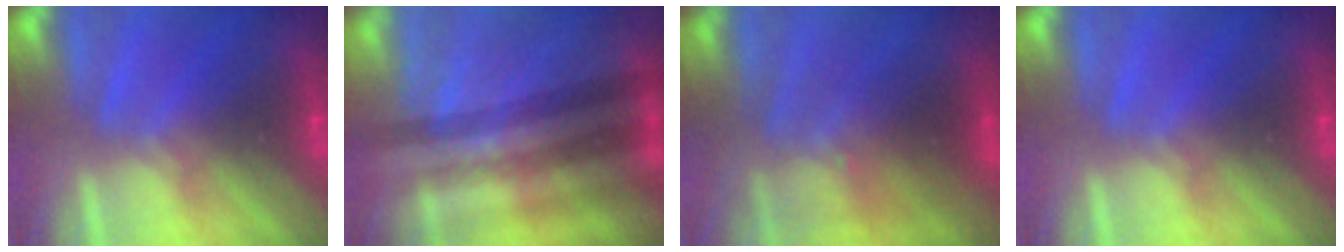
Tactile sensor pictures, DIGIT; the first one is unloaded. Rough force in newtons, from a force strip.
{"total": 3.3}
{"total": 2.7}
{"total": 0.0}